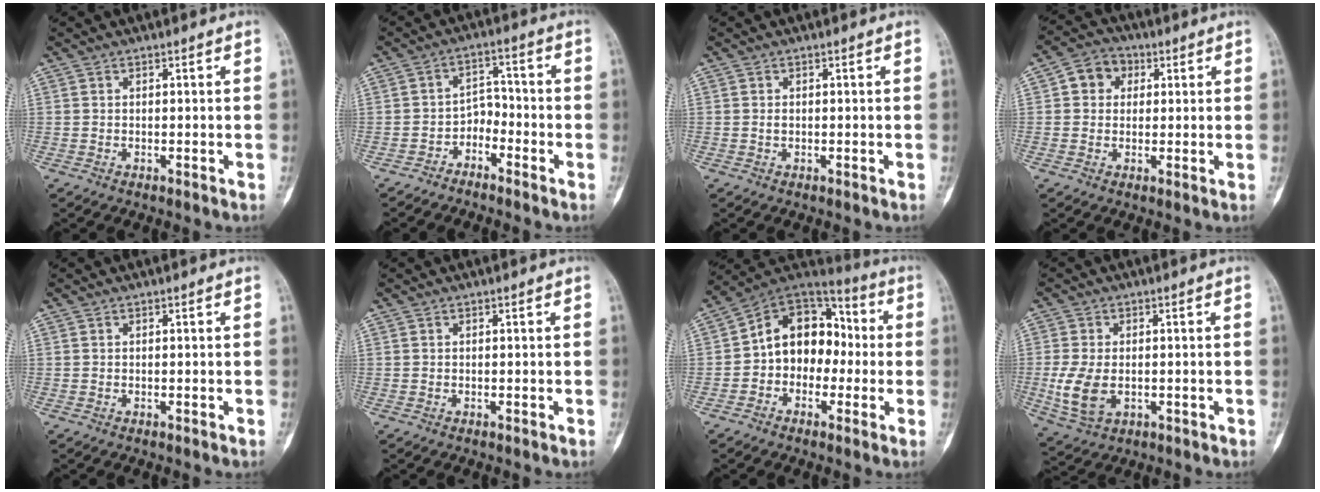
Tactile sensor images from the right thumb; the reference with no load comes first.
{"total": 6.9, "force": [-5.2, 4.4, 1.2], "torque": [0.023, 0.097, -0.105]}
{"total": 0.7, "force": [0.0, 0.5, 0.5], "torque": [-0.008, 0.001, -0.001]}
{"total": 6.1, "force": [1.4, 5.3, 2.7], "torque": [-0.014, 0.008, 0.014]}
{"total": 0.0}
{"total": 0.0}
{"total": 13.7, "force": [-1.2, 10.5, 8.8], "torque": [-0.089, 0.050, -0.037]}
{"total": 8.0, "force": [-1.1, 5.2, 6.1], "torque": [-0.124, -0.007, -0.012]}